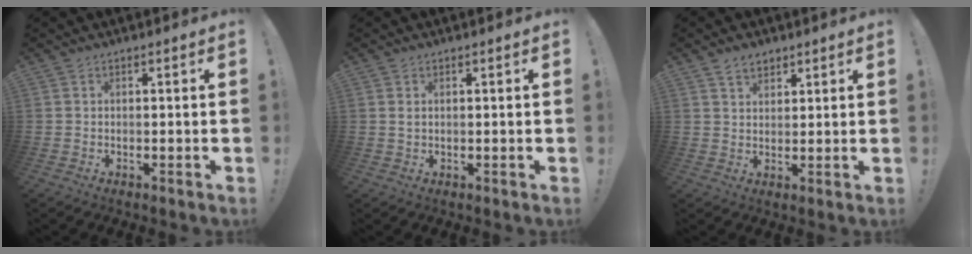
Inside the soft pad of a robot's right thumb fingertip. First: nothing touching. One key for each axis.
{"total": 1.0, "fx": 0.4, "fy": 0.5, "fz": 0.7, "tx": -0.013, "ty": 0.002, "tz": 0.007}
{"total": 4.6, "fx": 3.3, "fy": 2.9, "fz": 1.5, "tx": -0.022, "ty": -0.013, "tz": 0.060}